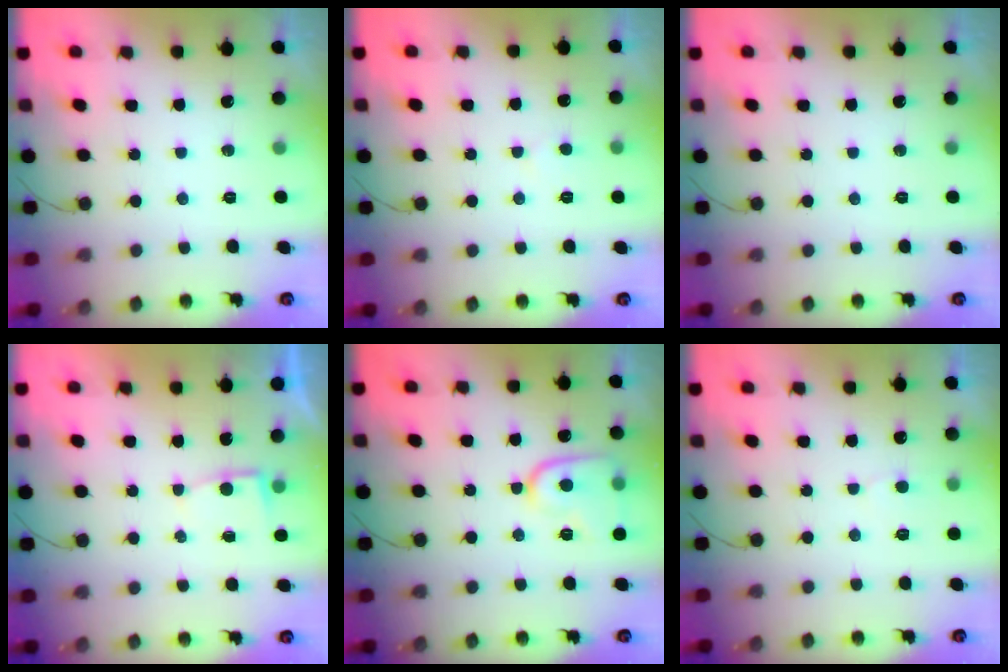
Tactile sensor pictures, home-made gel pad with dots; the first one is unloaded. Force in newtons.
{"total": 2.0, "press": 2.0, "slide": 0.3}
{"total": 0.0}
{"total": 2.8, "press": 2.8, "slide": 0.3}
{"total": 11.0, "press": 10.9, "slide": 1.2}
{"total": 2.5, "press": 2.5, "slide": 0.1}